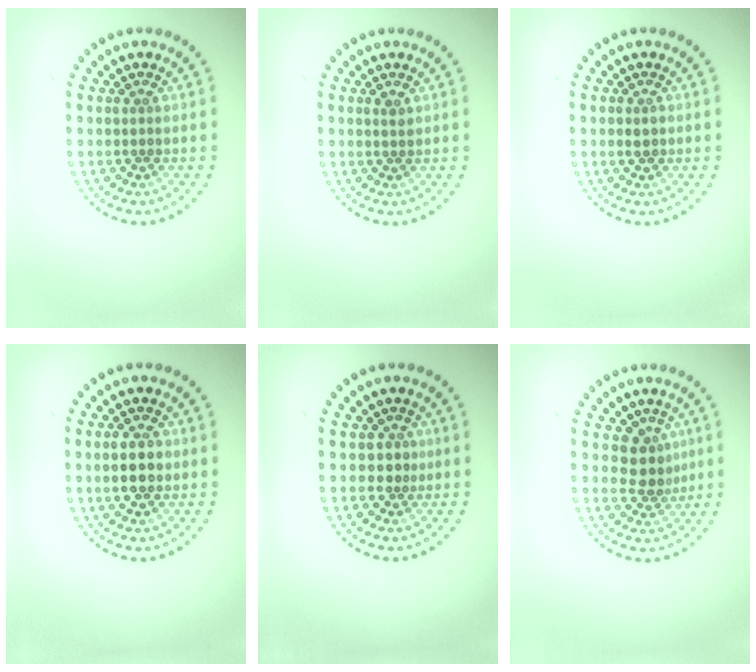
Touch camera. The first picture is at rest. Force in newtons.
{"total": 0.8, "press": 0.7, "slide": 0.2}
{"total": 1.1, "press": 1.1, "slide": 0.3}
{"total": 2.9, "press": 2.9, "slide": 0.2}
{"total": 1.6, "press": 1.2, "slide": 1.0}
{"total": 2.8, "press": 2.2, "slide": 1.7}